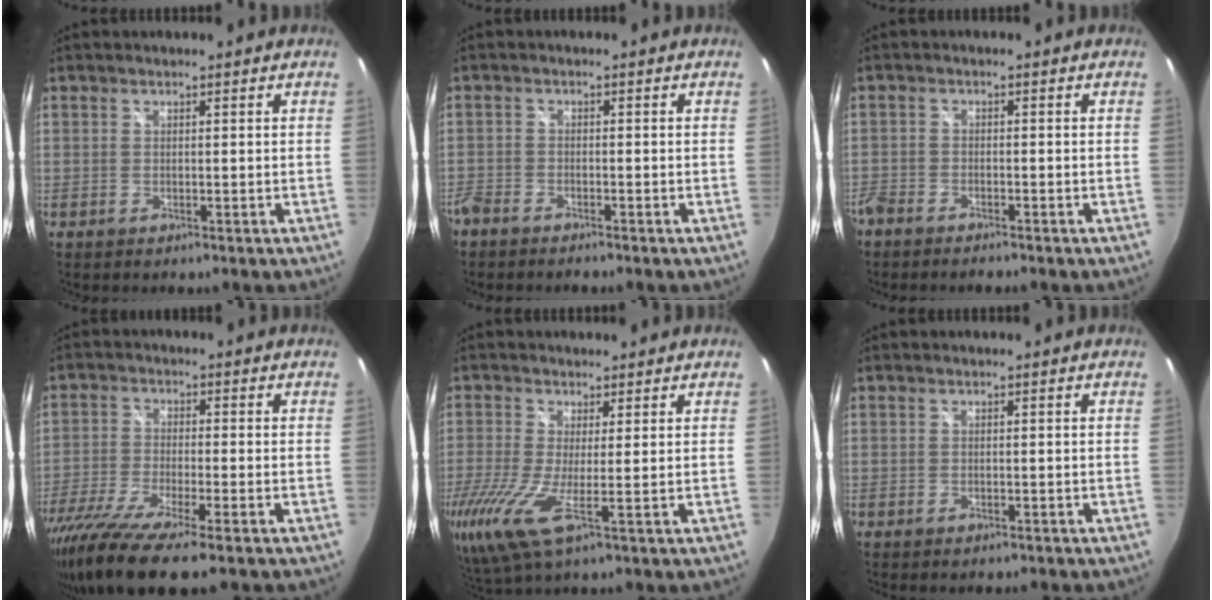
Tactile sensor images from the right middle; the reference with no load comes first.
{"total": 4.2, "force": [-3.7, 1.3, 1.4], "torque": [-0.048, -0.014, -0.072]}
{"total": 4.6, "force": [-4.1, 1.5, 1.5], "torque": [-0.053, -0.014, -0.077]}
{"total": 13.7, "force": [-10.2, 1.1, 9.1], "torque": [-0.195, -0.054, -0.185]}
{"total": 9.6, "force": [-2.7, 1.4, 9.1], "torque": [-0.206, -0.032, -0.055]}
{"total": 1.8, "force": [-1.6, 0.5, 0.7], "torque": [-0.015, -0.010, -0.022]}